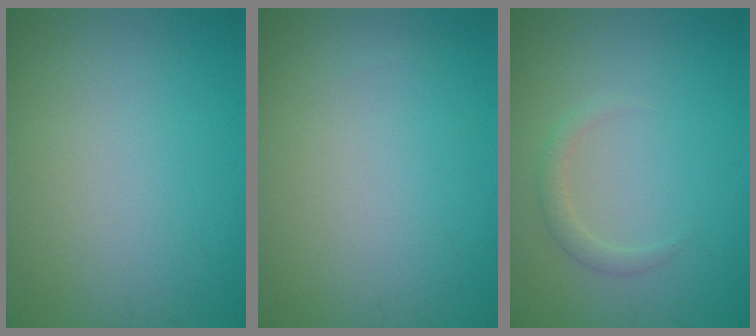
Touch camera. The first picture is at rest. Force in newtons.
{"total": 0.0}
{"total": 1.4, "press": 1.4, "slide": 0.1}